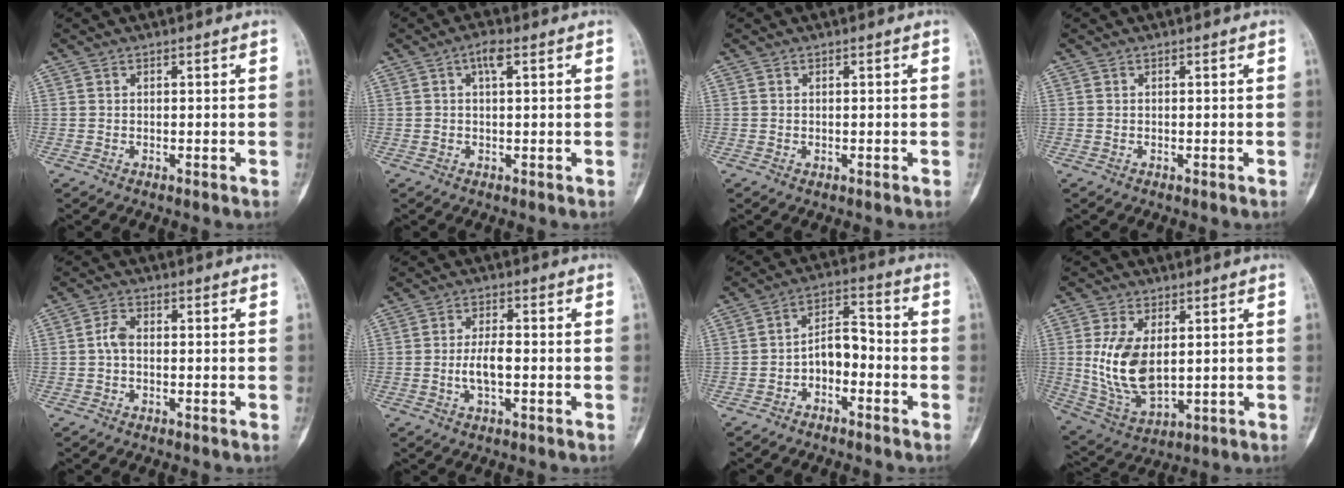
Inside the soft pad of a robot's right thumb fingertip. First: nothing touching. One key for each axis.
{"total": 2.7, "fx": 1.0, "fy": 0.7, "fz": 2.4, "tx": -0.047, "ty": 0.007, "tz": 0.017}
{"total": 0.0}
{"total": 0.0}
{"total": 2.7, "fx": -0.3, "fy": 1.6, "fz": 2.2, "tx": -0.044, "ty": 0.007, "tz": -0.013}
{"total": 4.6, "fx": -0.9, "fy": 1.7, "fz": 4.2, "tx": -0.085, "ty": 0.009, "tz": -0.017}
{"total": 6.5, "fx": -2.7, "fy": 3.8, "fz": 4.5, "tx": -0.064, "ty": 0.044, "tz": -0.056}
{"total": 12.8, "fx": 1.5, "fy": 7.2, "fz": 10.4, "tx": -0.192, "ty": -0.014, "tz": 0.046}